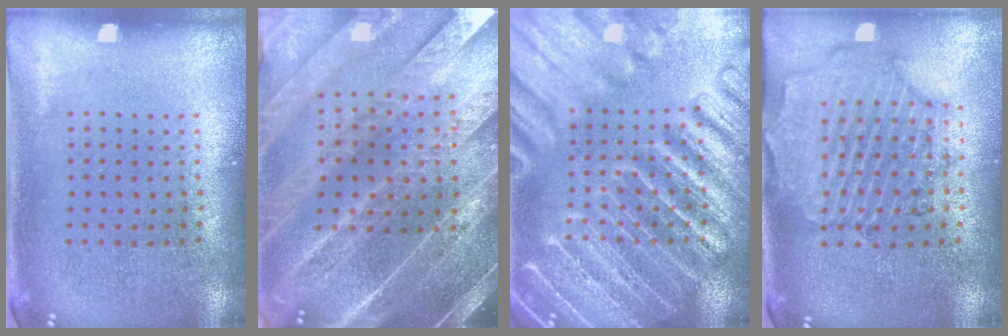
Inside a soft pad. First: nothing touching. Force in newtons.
{"total": 5.2, "press": 4.5, "slide": 2.7}
{"total": 6.0, "press": 5.9, "slide": 0.8}
{"total": 1.6, "press": 1.6, "slide": 0.3}